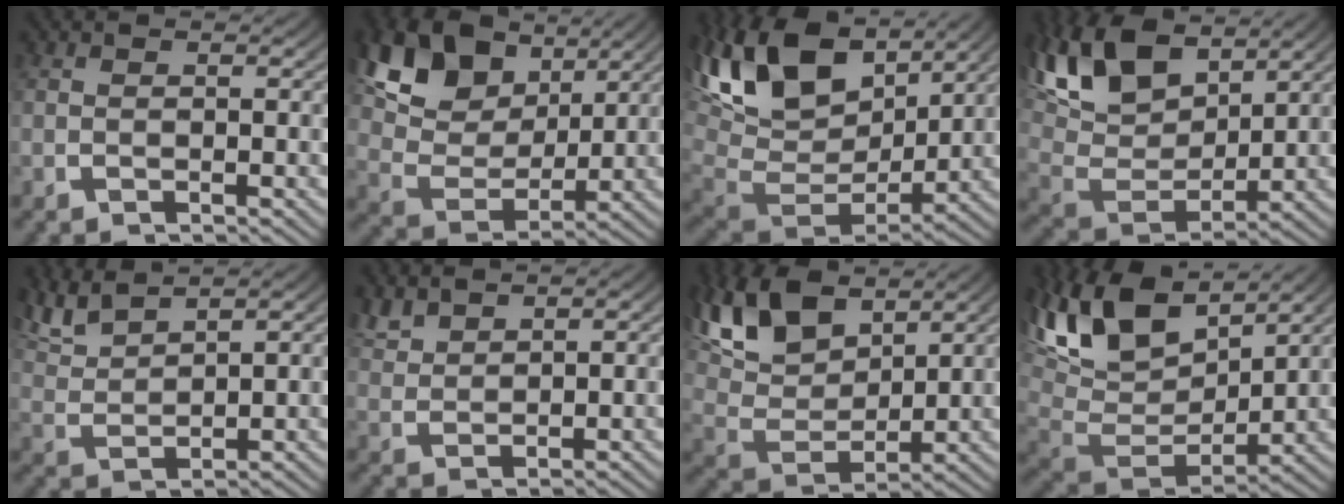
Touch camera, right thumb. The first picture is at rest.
{"total": 10.8, "force": [3.7, 7.4, 7.0], "torque": [-0.157, -0.016, 0.065]}
{"total": 13.5, "force": [3.4, 8.6, 9.9], "torque": [-0.233, -0.032, 0.072]}
{"total": 10.1, "force": [3.8, 6.0, 7.2], "torque": [-0.165, -0.014, 0.074]}
{"total": 4.1, "force": [3.5, 1.3, 1.7], "torque": [-0.044, 0.005, 0.075]}
{"total": 2.8, "force": [2.5, 0.9, 0.9], "torque": [-0.021, 0.004, 0.056]}
{"total": 9.2, "force": [3.8, 5.4, 6.4], "torque": [-0.149, -0.013, 0.075]}
{"total": 12.1, "force": [3.5, 7.6, 8.8], "torque": [-0.205, -0.023, 0.069]}